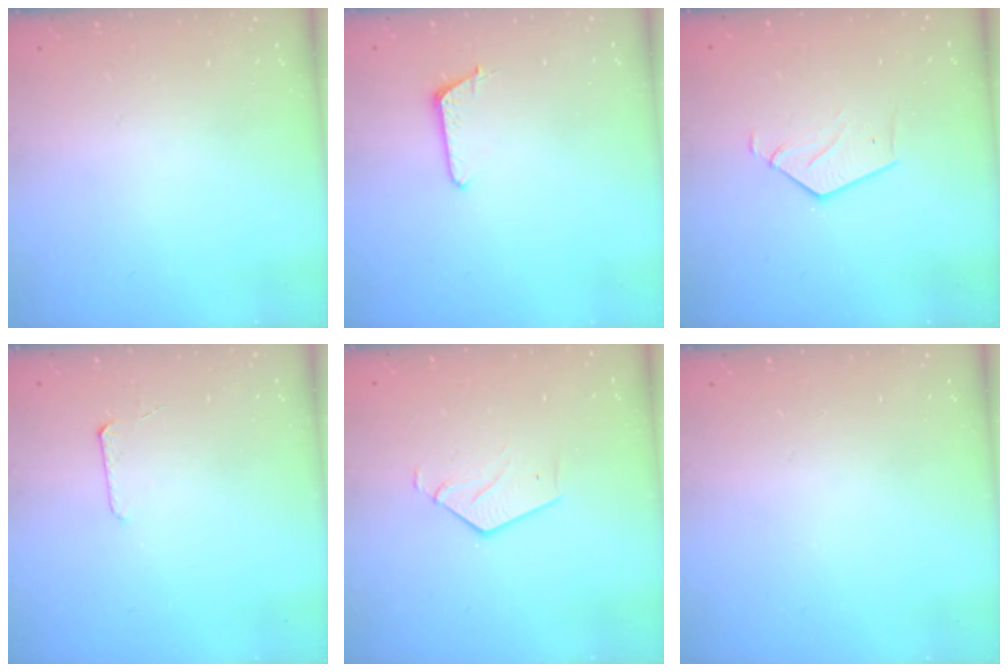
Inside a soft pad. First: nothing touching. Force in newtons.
{"total": 5.6, "press": 5.5, "slide": 0.7}
{"total": 2.8, "press": 2.8, "slide": 0.2}
{"total": 5.2, "press": 5.1, "slide": 0.5}
{"total": 2.9, "press": 2.9, "slide": 0.2}
{"total": 0.0}